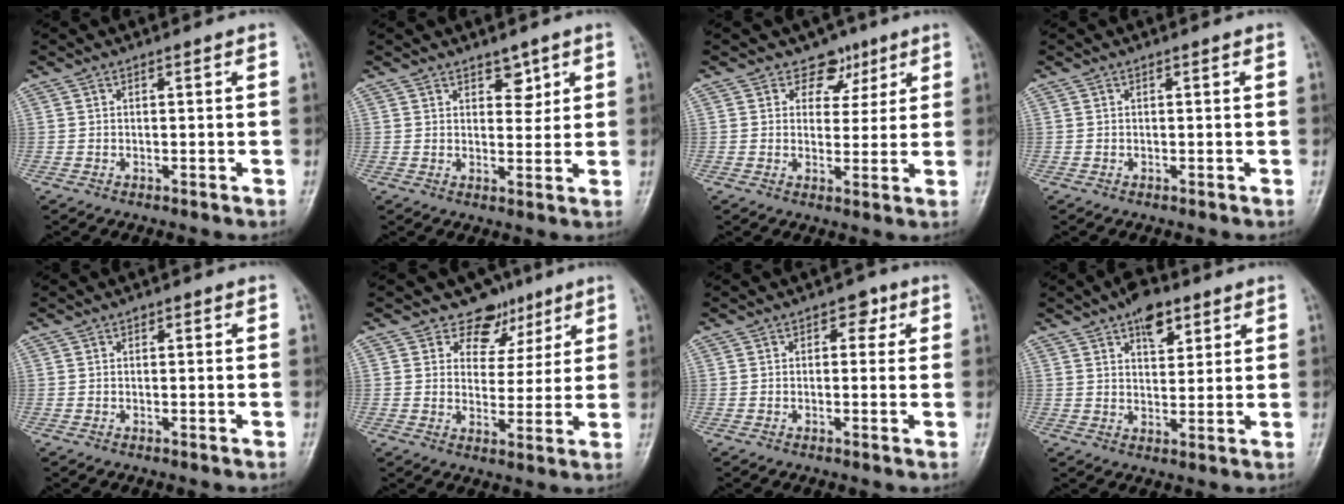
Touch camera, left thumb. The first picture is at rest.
{"total": 3.7, "force": [2.2, 2.3, 2.0], "torque": [0.000, -0.014, 0.033]}
{"total": 5.5, "force": [3.2, 4.3, 1.1], "torque": [0.020, -0.011, 0.045]}
{"total": 0.0}
{"total": 1.2, "force": [0.3, 0.9, 0.8], "torque": [-0.002, 0.003, 0.000]}
{"total": 7.7, "force": [5.1, 5.6, 0.7], "torque": [0.029, -0.027, 0.073]}
{"total": 3.4, "force": [1.2, 2.4, 2.2], "torque": [0.001, 0.002, 0.006]}
{"total": 7.5, "force": [4.2, 4.1, 4.7], "torque": [-0.042, -0.018, 0.060]}